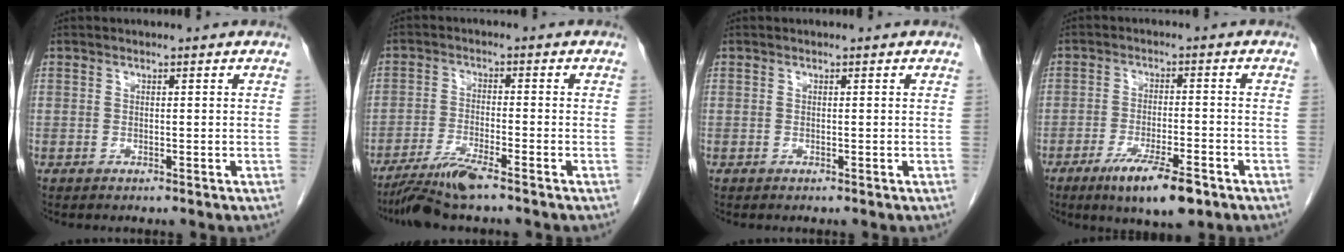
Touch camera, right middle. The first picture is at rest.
{"total": 6.5, "force": [-5.1, -0.1, 4.0], "torque": [-0.078, -0.022, -0.098]}
{"total": 0.0}
{"total": 8.7, "force": [-5.4, 1.4, 6.7], "torque": [-0.118, -0.017, -0.085]}